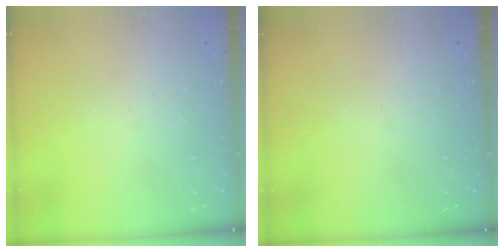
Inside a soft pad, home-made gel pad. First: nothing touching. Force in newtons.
{"total": 0.0}